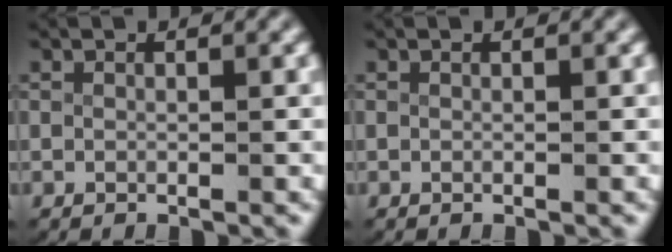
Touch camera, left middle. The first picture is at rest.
{"total": 0.0}